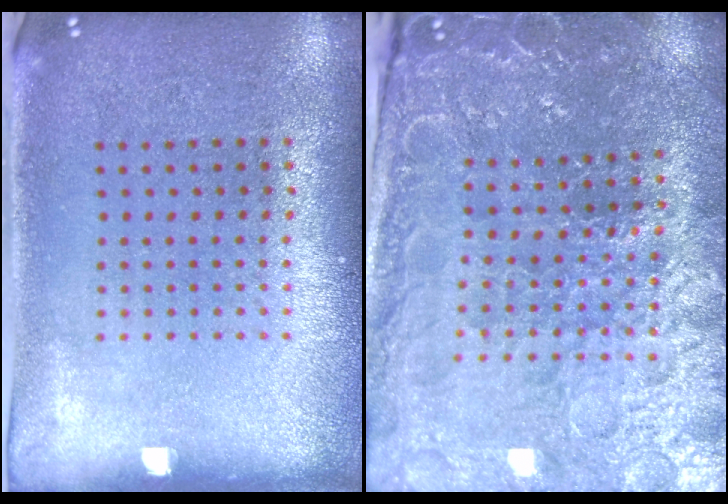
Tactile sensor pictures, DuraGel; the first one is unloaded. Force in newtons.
{"total": 4.1, "press": 4.0, "slide": 0.8}